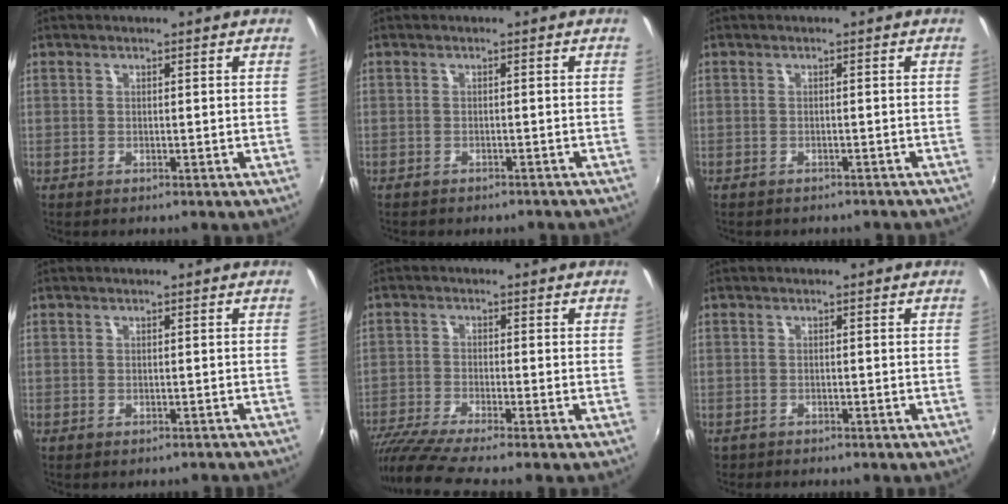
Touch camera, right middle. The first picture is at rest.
{"total": 3.6, "force": [-3.2, 1.2, 1.1], "torque": [-0.025, -0.013, -0.041]}
{"total": 3.7, "force": [-3.3, 1.3, 1.1], "torque": [-0.022, -0.013, -0.039]}
{"total": 1.6, "force": [-1.2, 0.8, 0.6], "torque": [-0.010, -0.003, -0.013]}
{"total": 9.3, "force": [-7.7, -0.6, 5.1], "torque": [-0.118, -0.044, -0.140]}
{"total": 1.0, "force": [-0.8, 0.7, 0.1], "torque": [-0.007, -0.003, -0.013]}